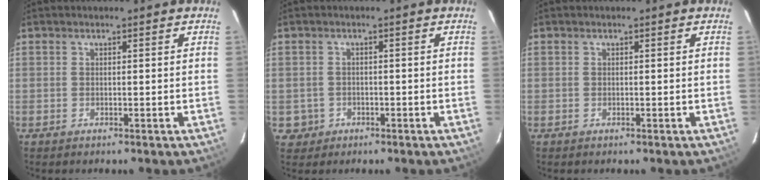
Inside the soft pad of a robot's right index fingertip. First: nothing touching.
{"total": 3.2, "force": [-0.9, 3.1, 0.2], "torque": [-0.013, 0.010, -0.008]}
{"total": 0.0}